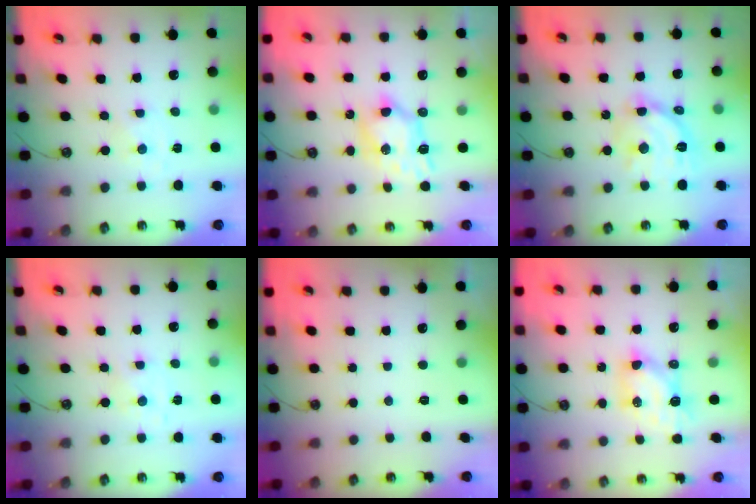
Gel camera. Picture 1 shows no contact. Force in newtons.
{"total": 8.3, "press": 8.3, "slide": 0.5}
{"total": 15.1, "press": 15.0, "slide": 1.2}
{"total": 0.8, "press": 0.8, "slide": 0.2}
{"total": 0.0}
{"total": 6.8, "press": 6.8, "slide": 0.5}